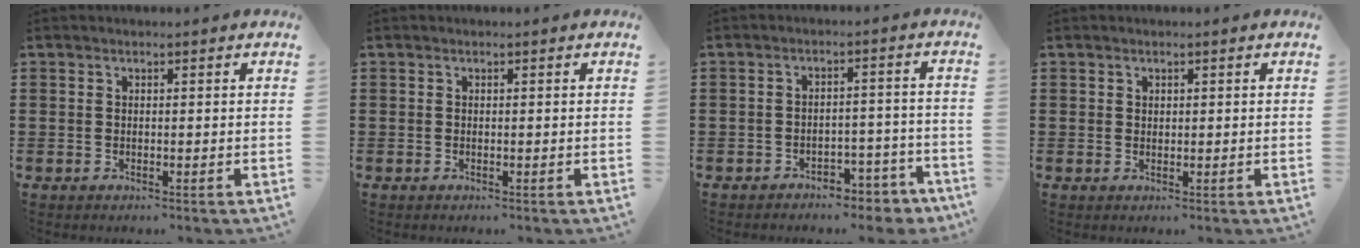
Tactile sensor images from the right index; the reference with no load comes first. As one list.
[{"total": 0.0}, {"total": 3.9, "force": [-3.6, 1.0, 0.9], "torque": [-0.016, 0.008, -0.074]}, {"total": 0.8, "force": [0.6, 0.6, 0.2], "torque": [-0.005, 0.001, 0.011]}]